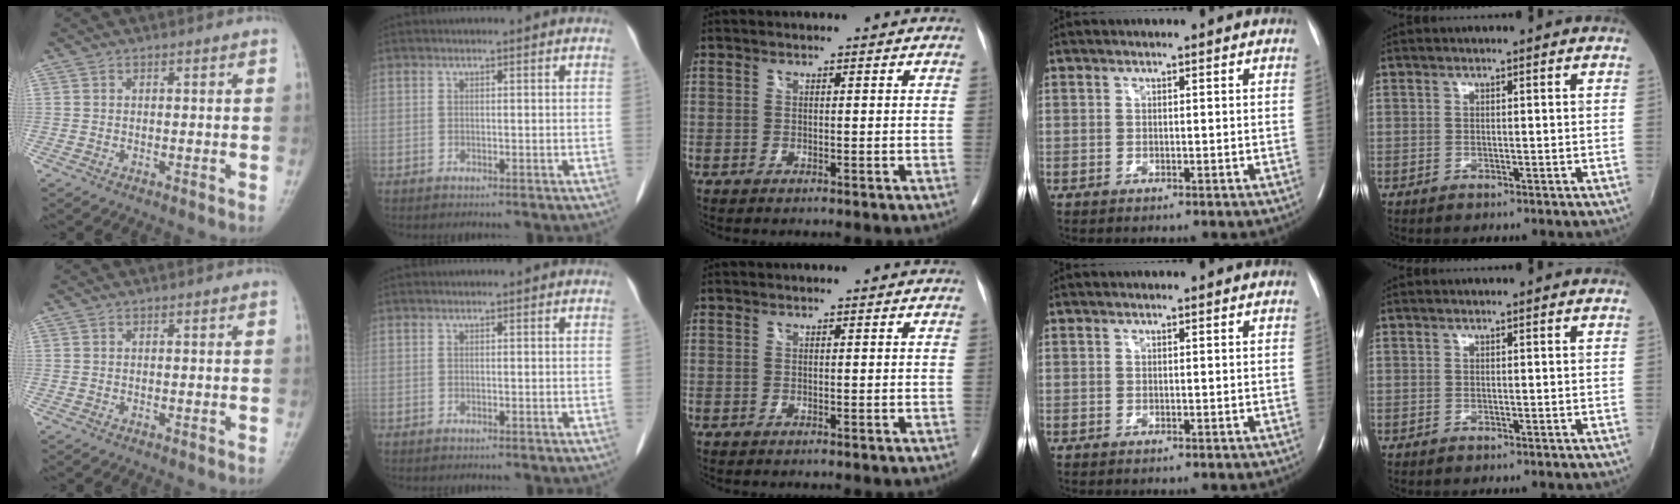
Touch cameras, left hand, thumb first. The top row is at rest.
{}